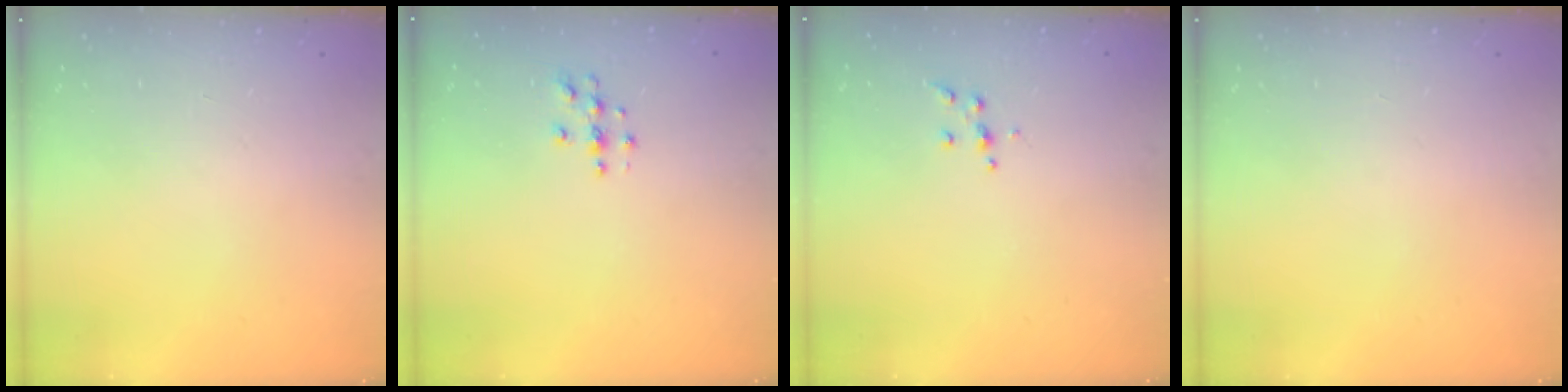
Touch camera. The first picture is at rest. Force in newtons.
{"total": 3.6, "press": 3.6, "slide": 0.4}
{"total": 4.8, "press": 4.8, "slide": 0.6}
{"total": 0.0}